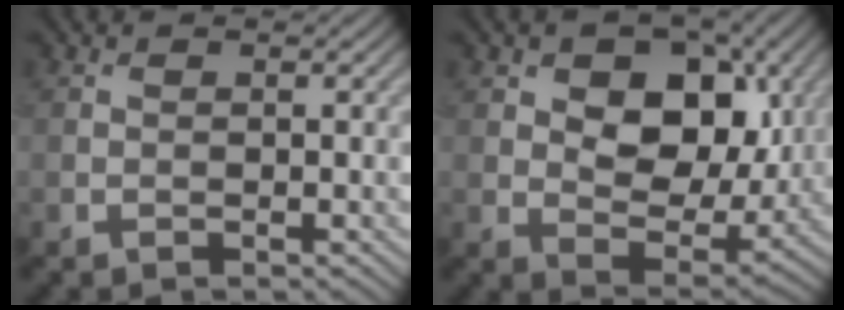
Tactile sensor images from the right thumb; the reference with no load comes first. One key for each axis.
{"total": 10.2, "fx": 2.7, "fy": 6.6, "fz": 7.2, "tx": -0.119, "ty": -0.009, "tz": 0.041}